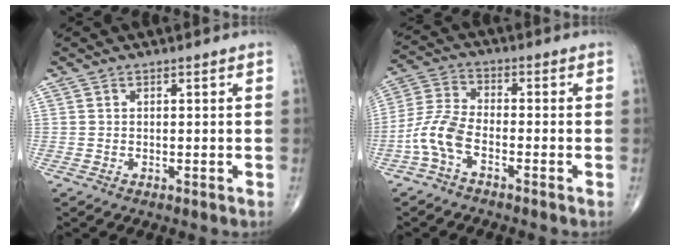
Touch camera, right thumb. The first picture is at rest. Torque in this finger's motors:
{"motor_torque": [1.19, 1.31, 0.81, -0.64, 0.13]}